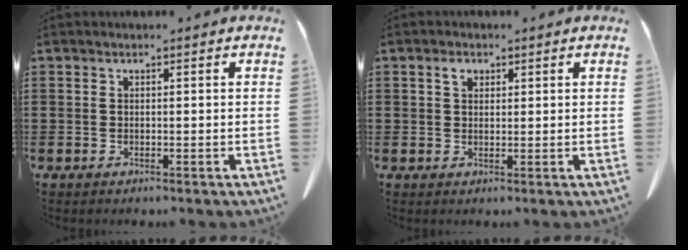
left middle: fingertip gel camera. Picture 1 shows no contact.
{"total": 2.0, "force": [0.9, 1.2, 1.2], "torque": [-0.020, 0.003, 0.015]}